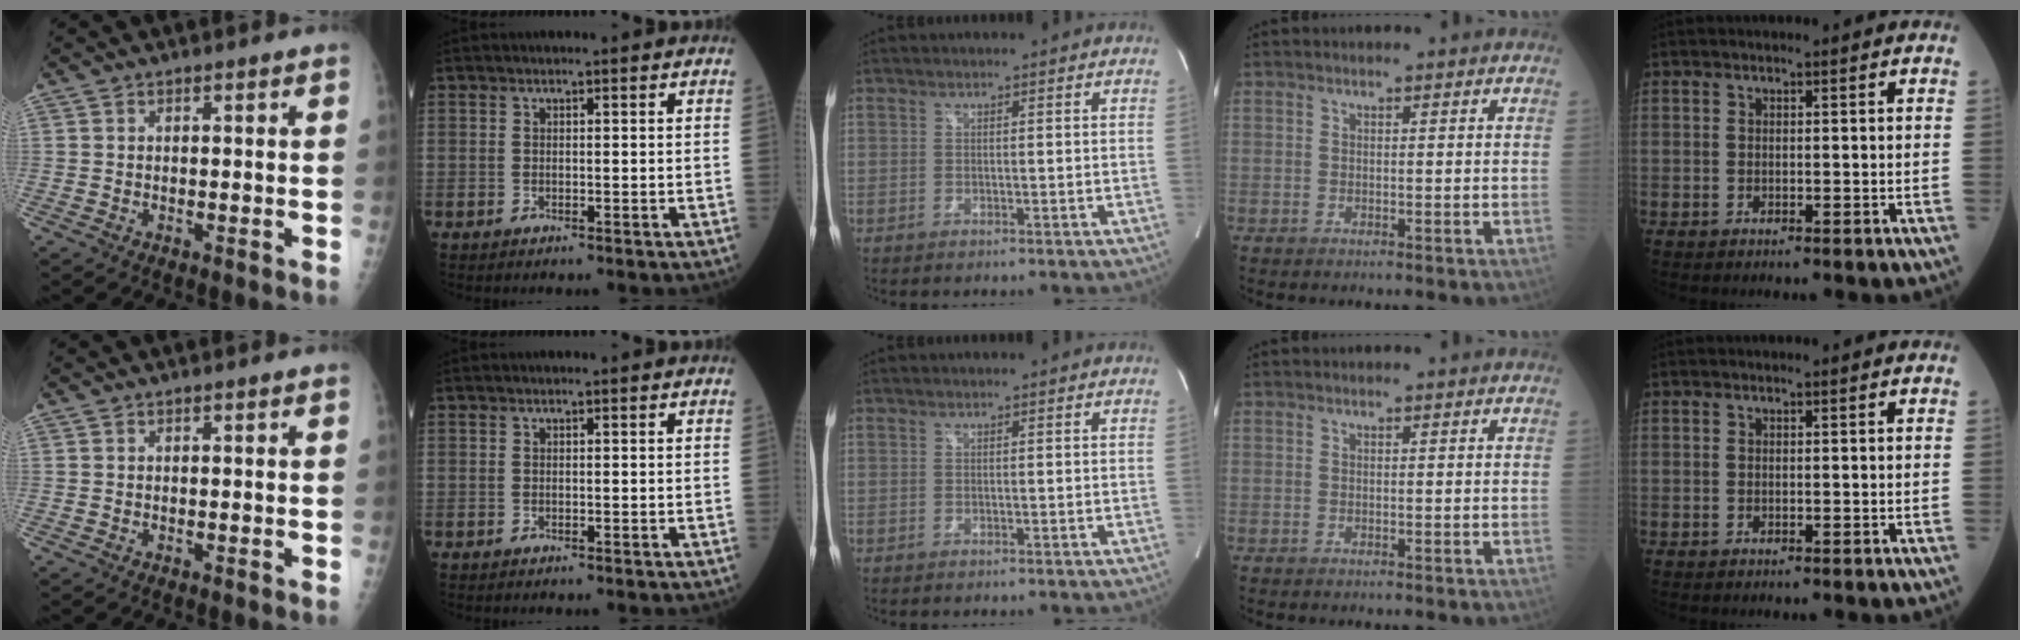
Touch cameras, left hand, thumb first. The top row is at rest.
{}